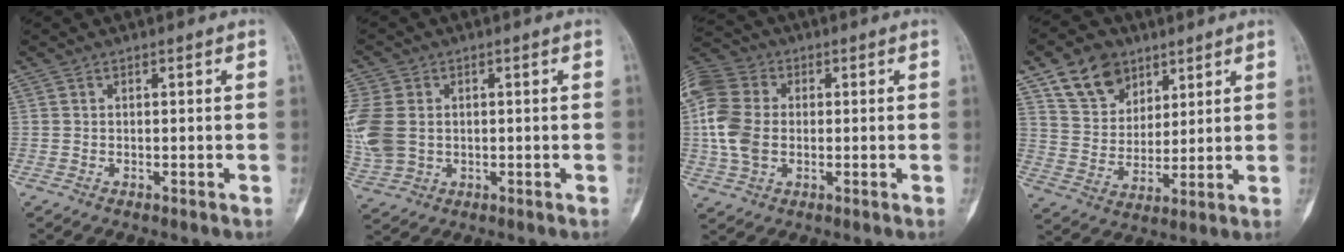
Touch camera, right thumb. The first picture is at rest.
{"total": 13.0, "force": [1.1, 9.9, 8.3], "torque": [-0.222, -0.001, 0.032]}
{"total": 12.3, "force": [0.0, 9.0, 8.3], "torque": [-0.175, 0.012, -0.006]}
{"total": 11.6, "force": [6.9, 8.0, 4.6], "torque": [-0.056, -0.030, 0.130]}